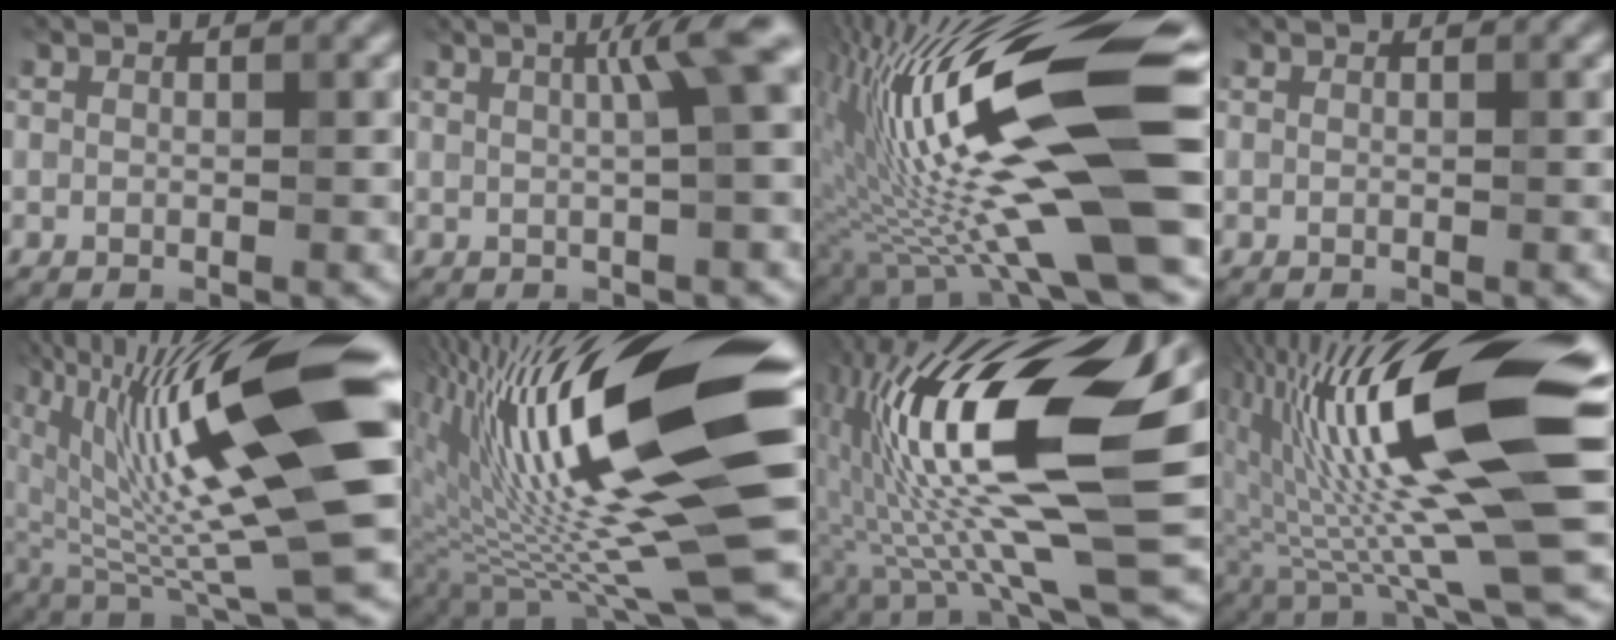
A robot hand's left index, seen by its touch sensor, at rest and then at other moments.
{"total": 4.7, "force": [1.2, 0.7, 4.5], "torque": [-0.057, 0.017, 0.017]}
{"total": 18.0, "force": [-0.8, 4.3, 17.5], "torque": [-0.303, 0.015, -0.015]}
{"total": 0.0}
{"total": 18.1, "force": [4.0, 4.2, 17.1], "torque": [-0.289, 0.004, 0.074]}
{"total": 19.9, "force": [2.7, 4.4, 19.2], "torque": [-0.308, 0.006, 0.040]}
{"total": 17.9, "force": [1.1, 5.3, 17.1], "torque": [-0.320, 0.013, 0.014]}
{"total": 18.8, "force": [3.4, 4.3, 18.0], "torque": [-0.310, 0.002, 0.060]}